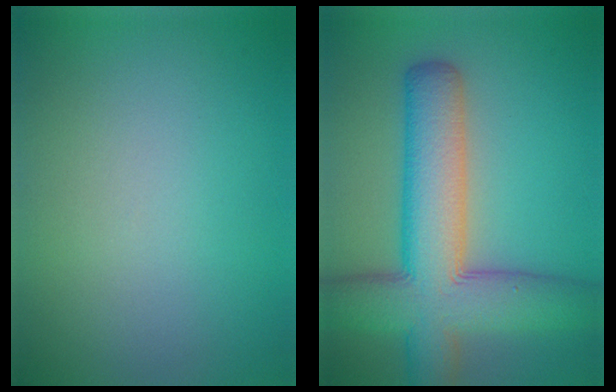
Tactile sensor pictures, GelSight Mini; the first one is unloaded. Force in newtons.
{"total": 10.0, "press": 10.0, "slide": 0.5}